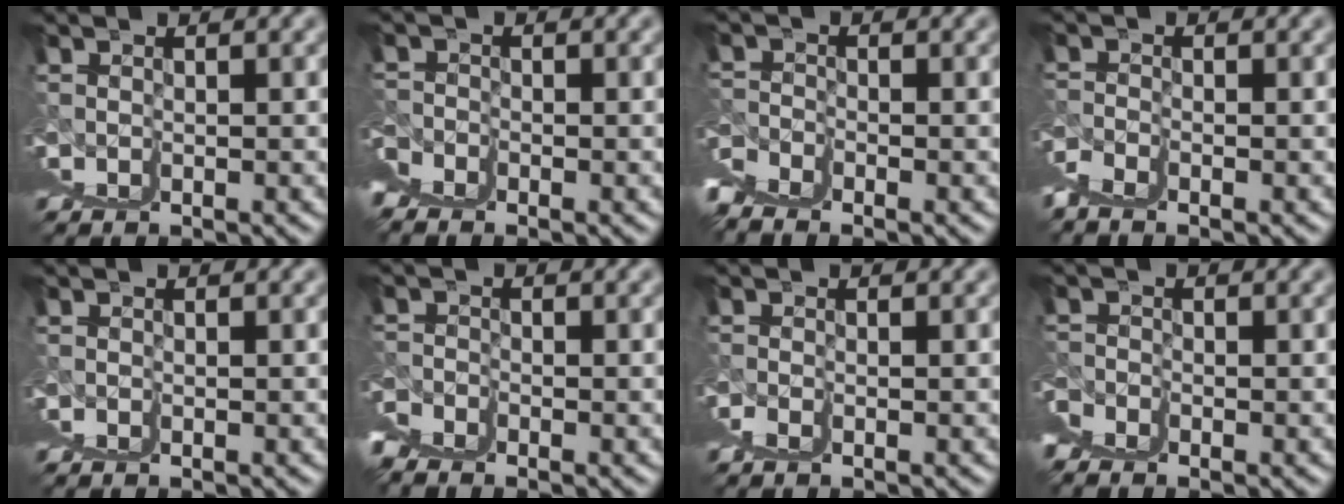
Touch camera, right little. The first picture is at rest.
{"total": 2.8, "force": [1.7, -2.2, -0.4], "torque": [0.020, 0.014, 0.029]}
{"total": 2.9, "force": [2.1, -2.0, 0.5], "torque": [0.003, 0.013, 0.037]}
{"total": 2.5, "force": [1.1, -2.2, 0.1], "torque": [0.009, 0.009, 0.025]}
{"total": 0.5, "force": [-0.1, -0.5, -0.1], "torque": [0.005, 0.001, 0.001]}
{"total": 2.8, "force": [1.5, -2.4, -0.2], "torque": [0.016, 0.011, 0.028]}
{"total": 1.6, "force": [-0.3, -1.5, -0.2], "torque": [0.007, -0.001, 0.004]}
{"total": 2.7, "force": [1.5, -2.2, -0.4], "torque": [0.020, 0.014, 0.027]}